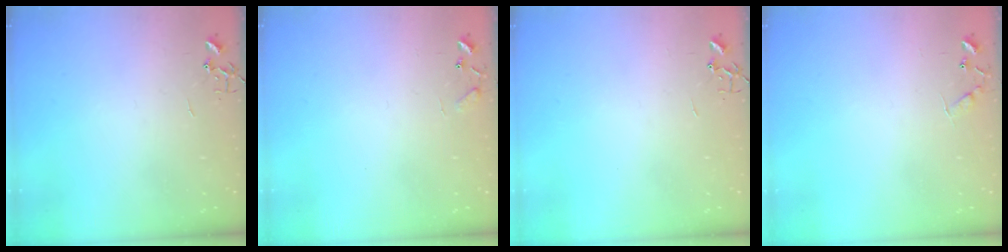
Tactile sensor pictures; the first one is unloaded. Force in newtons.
{"total": 5.8, "press": 5.8, "slide": 0.5}
{"total": 0.0}
{"total": 6.5, "press": 6.5, "slide": 0.6}